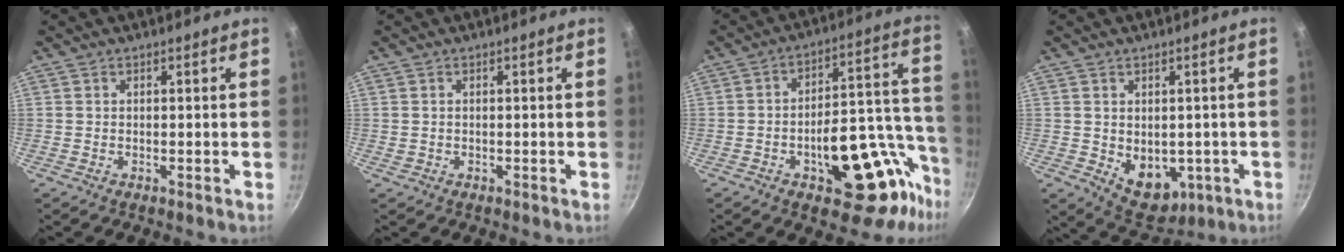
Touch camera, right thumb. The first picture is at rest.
{"total": 0.0}
{"total": 24.2, "force": [-10.5, 12.4, 17.9], "torque": [-0.159, 0.067, -0.138]}
{"total": 9.0, "force": [-1.3, 6.5, 6.1], "torque": [-0.055, -0.009, 0.003]}